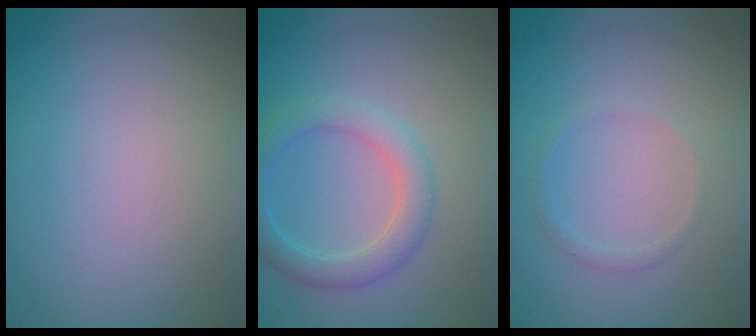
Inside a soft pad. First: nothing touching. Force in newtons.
{"total": 3.3, "press": 3.3, "slide": 0.1}
{"total": 0.9, "press": 0.9, "slide": 0.1}